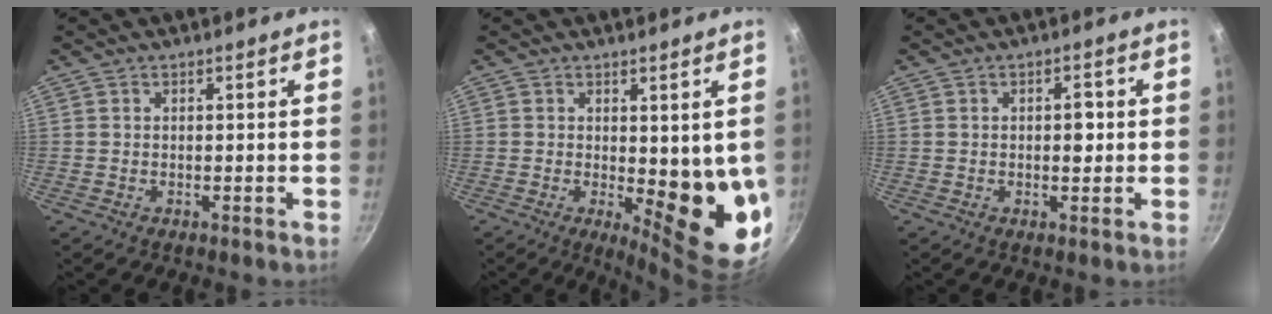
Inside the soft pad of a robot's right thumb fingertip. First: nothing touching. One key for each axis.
{"total": 12.7, "fx": -0.4, "fy": 4.4, "fz": 11.9, "tx": -0.121, "ty": -0.031, "tz": 0.006}
{"total": 2.9, "fx": 0.1, "fy": 1.6, "fz": 2.4, "tx": -0.022, "ty": 0.004, "tz": 0.001}